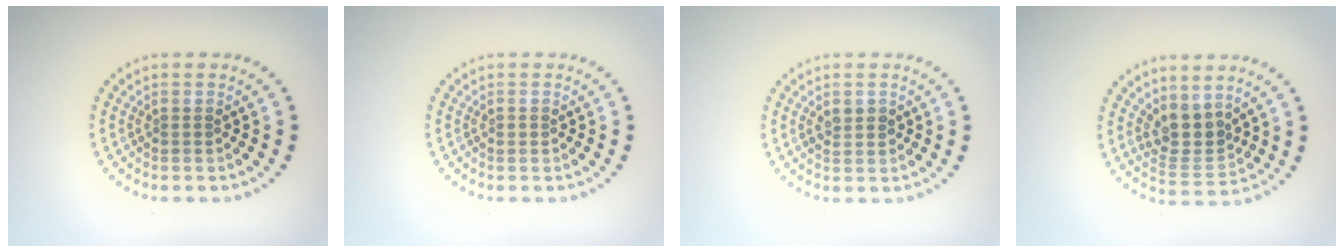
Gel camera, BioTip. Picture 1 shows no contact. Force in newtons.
{"total": 0.6, "press": 0.6, "slide": 0.1}
{"total": 1.5, "press": 1.5, "slide": 0.1}
{"total": 3.4, "press": 2.9, "slide": 1.9}